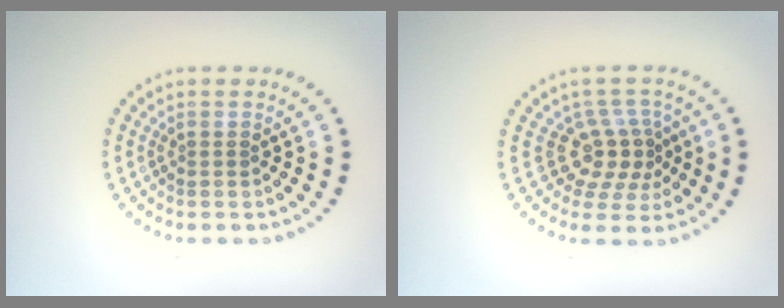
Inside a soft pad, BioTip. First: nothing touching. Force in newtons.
{"total": 3.4, "press": 2.5, "slide": 2.2}